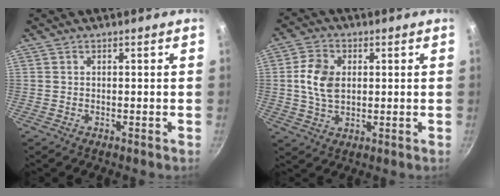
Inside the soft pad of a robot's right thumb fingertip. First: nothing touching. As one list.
[{"total": 8.1, "force": [1.1, 5.5, 5.9], "torque": [-0.100, 0.005, 0.019]}]